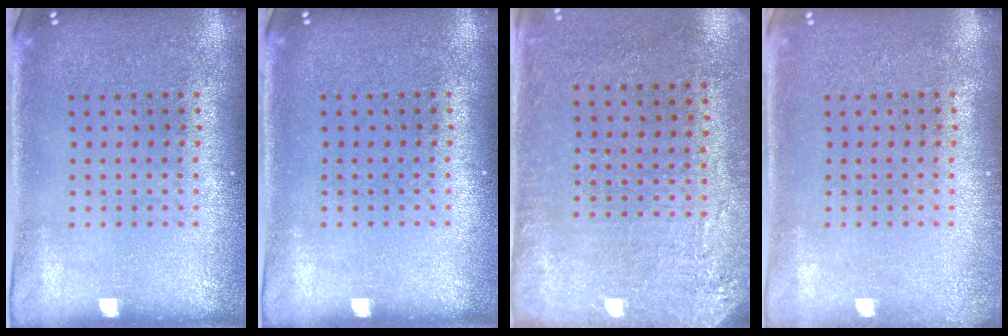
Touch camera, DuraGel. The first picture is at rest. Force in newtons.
{"total": 0.0}
{"total": 2.8, "press": 2.3, "slide": 1.6}
{"total": 0.9, "press": 0.8, "slide": 0.2}